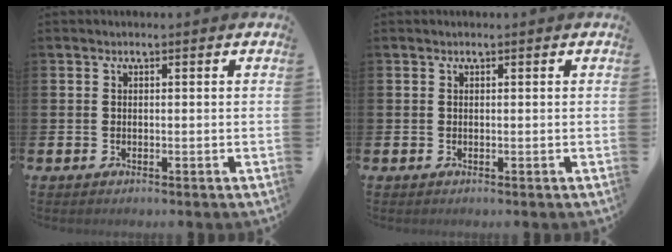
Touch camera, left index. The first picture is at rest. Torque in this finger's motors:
{"motor_torque": [-0.05, -0.14, -0.02, -0.01]}